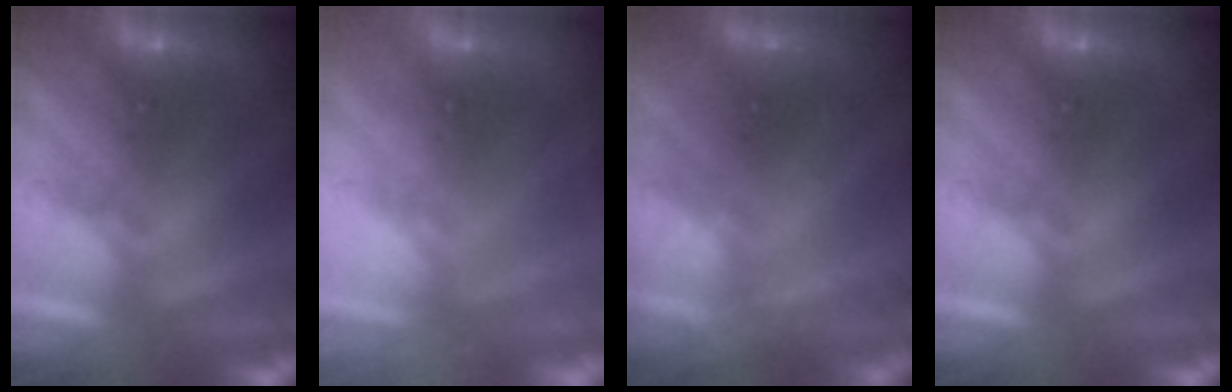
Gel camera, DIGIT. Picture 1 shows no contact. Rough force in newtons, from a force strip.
{"total": 1.8}
{"total": 2.1}
{"total": 0.0}